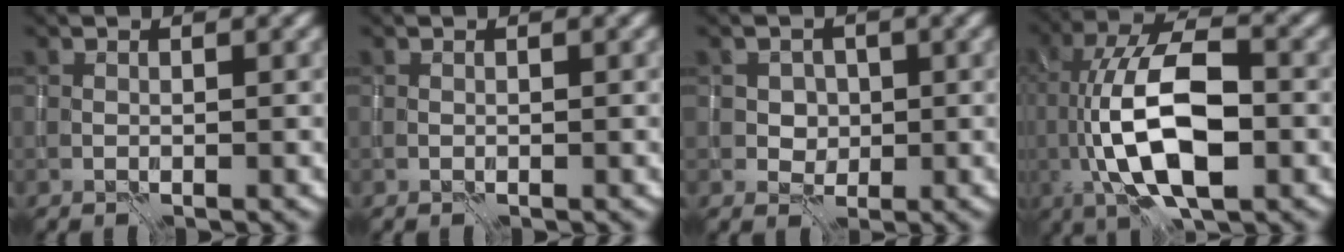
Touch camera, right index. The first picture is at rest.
{"total": 0.0}
{"total": 2.1, "force": [0.5, 1.9, 0.7], "torque": [-0.008, -0.002, 0.013]}
{"total": 11.3, "force": [-1.6, 4.6, 10.2], "torque": [-0.187, 0.012, -0.035]}